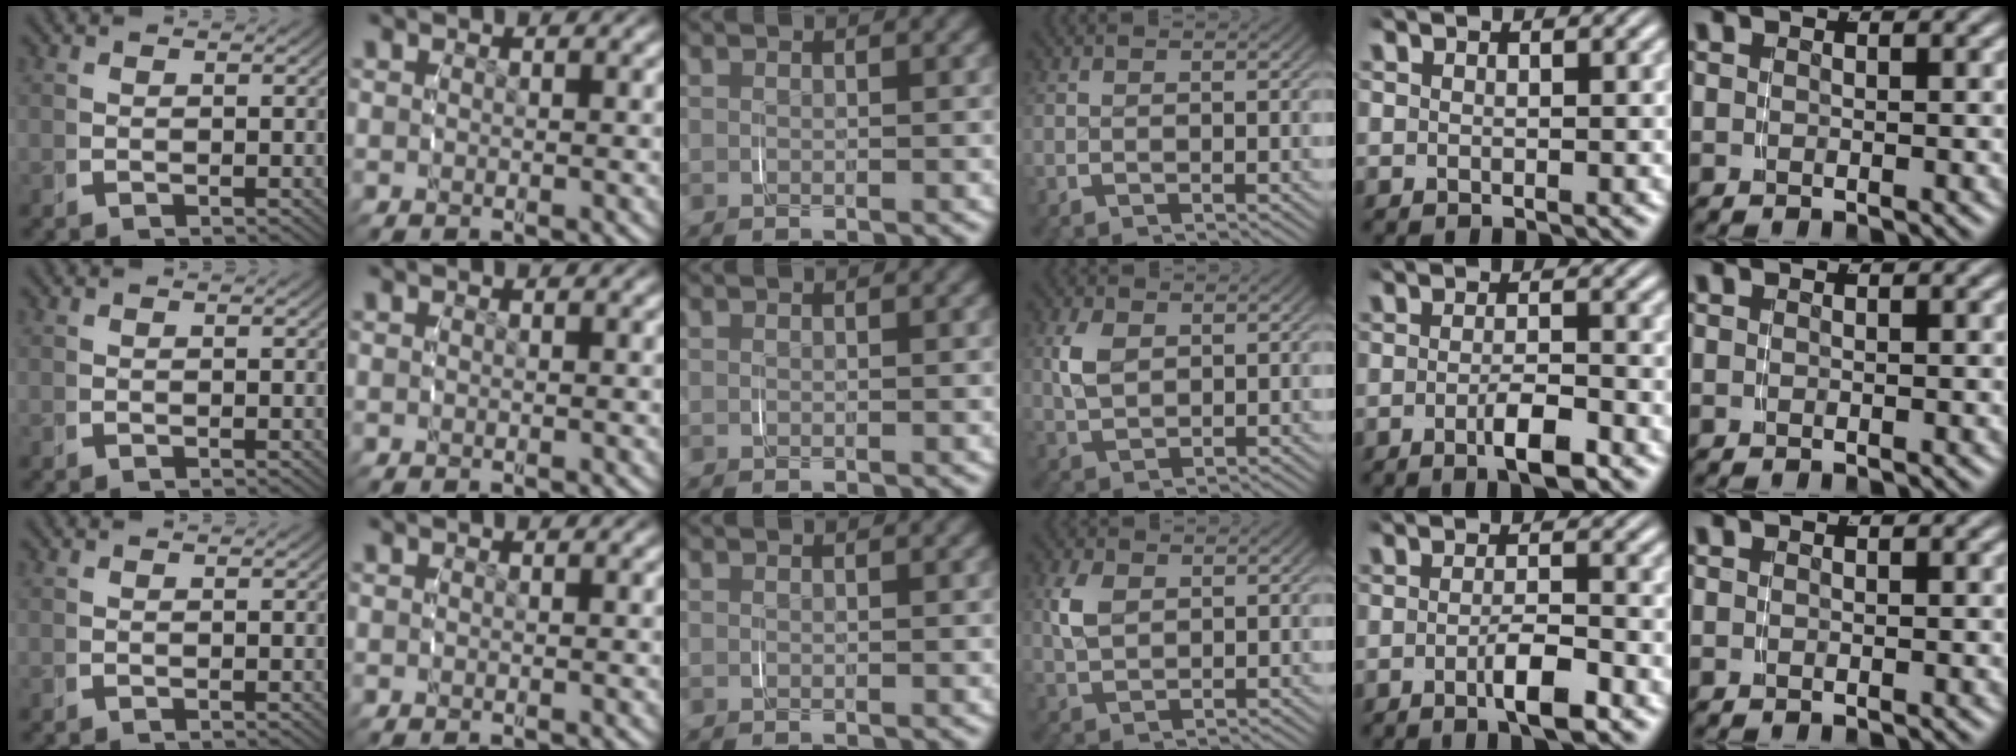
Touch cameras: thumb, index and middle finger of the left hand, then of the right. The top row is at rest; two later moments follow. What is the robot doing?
{"motion": "grasp_and_lifting", "object": "lipstick"}